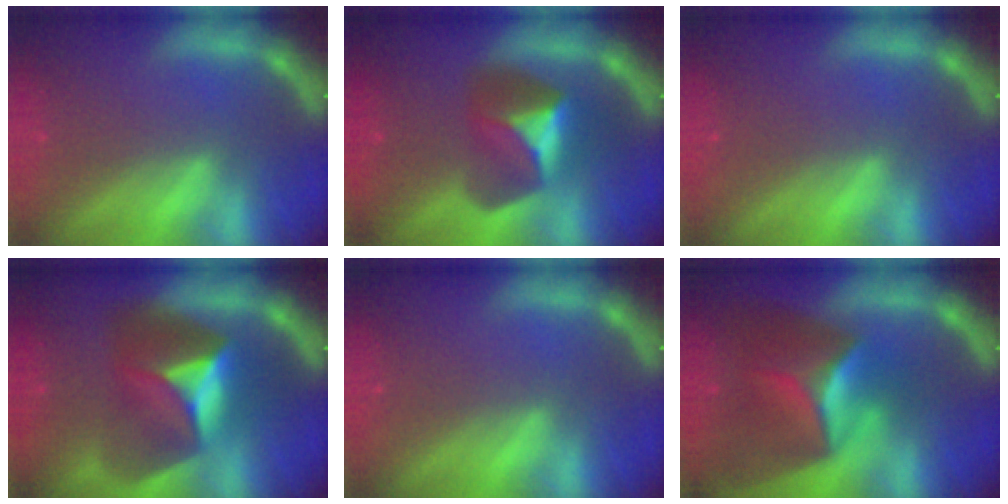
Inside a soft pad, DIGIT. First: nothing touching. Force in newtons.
{"total": 5.9}
{"total": 0.0}
{"total": 9.5}
{"total": 0.0}
{"total": 10.0}